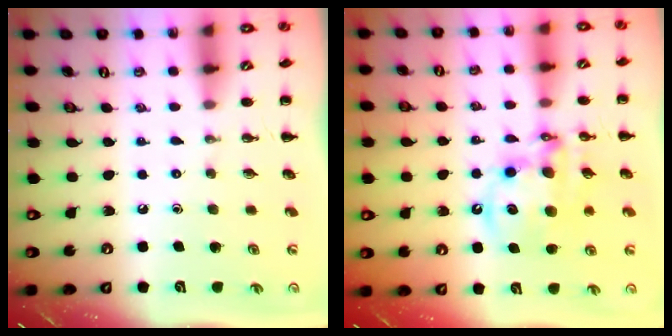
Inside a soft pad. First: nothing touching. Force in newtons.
{"total": 13.4, "press": 13.1, "slide": 3.1}